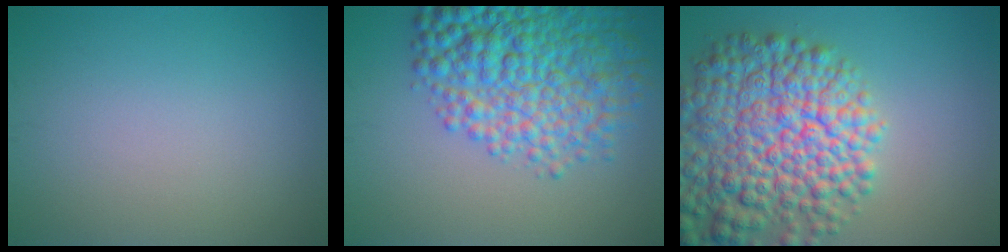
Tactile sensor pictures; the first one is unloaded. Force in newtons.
{"total": 9.2, "press": 9.2, "slide": 0.3}
{"total": 11.6, "press": 11.6, "slide": 0.6}